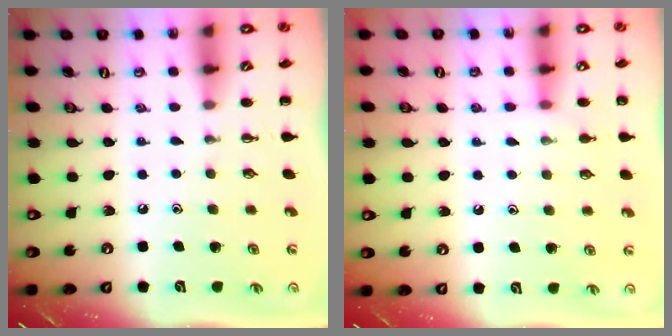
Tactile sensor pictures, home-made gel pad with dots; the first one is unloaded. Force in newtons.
{"total": 5.2, "press": 5.0, "slide": 1.5}